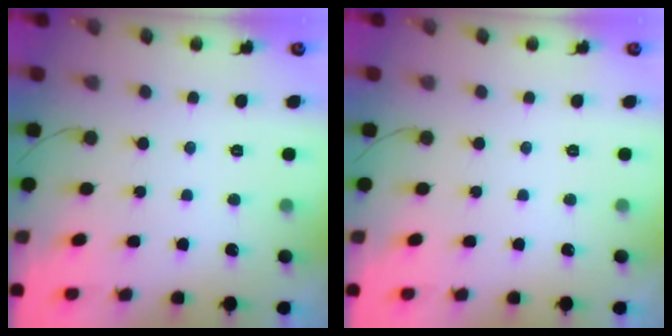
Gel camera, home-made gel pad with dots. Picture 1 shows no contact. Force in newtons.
{"total": 0.0}